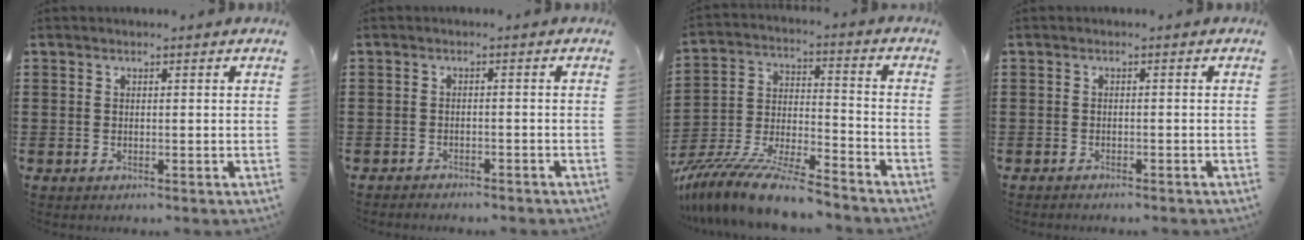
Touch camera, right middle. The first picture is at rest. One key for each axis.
{"total": 1.4, "fx": -1.4, "fy": 0.2, "fz": 0.0, "tx": -0.003, "ty": 0.003, "tz": -0.030}
{"total": 11.0, "fx": -10.1, "fy": 0.3, "fz": 4.3, "tx": -0.078, "ty": 0.015, "tz": -0.201}
{"total": 0.7, "fx": -0.7, "fy": 0.0, "fz": 0.0, "tx": -0.002, "ty": -0.002, "tz": -0.015}